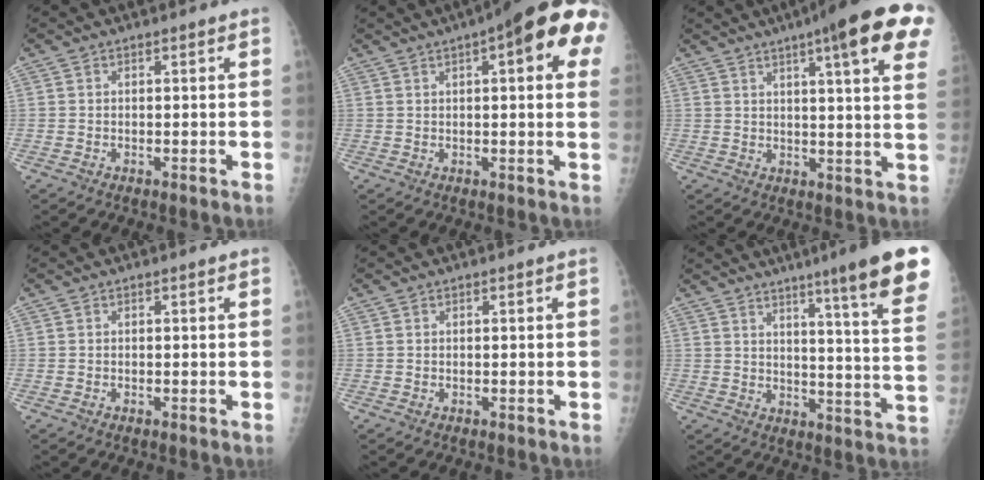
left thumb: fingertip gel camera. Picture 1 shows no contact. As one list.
[{"total": 16.9, "force": [6.2, 4.8, 15.0], "torque": [-0.186, 0.007, 0.070]}, {"total": 18.5, "force": [9.8, 2.6, 15.4], "torque": [-0.198, -0.016, 0.116]}, {"total": 0.0}, {"total": 0.0}, {"total": 18.7, "force": [12.1, 0.5, 14.2], "torque": [-0.170, -0.067, 0.150]}]